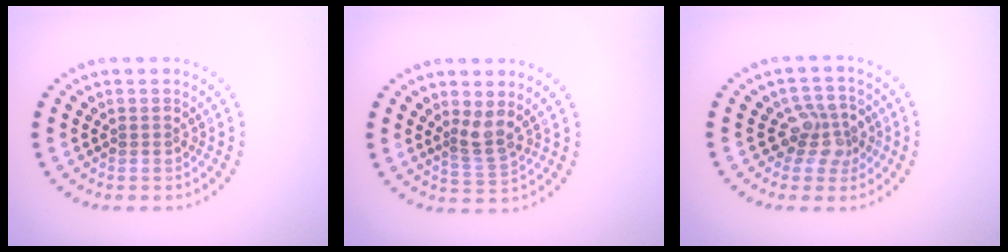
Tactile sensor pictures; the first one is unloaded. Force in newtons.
{"total": 2.3, "press": 1.7, "slide": 1.5}
{"total": 2.9, "press": 2.6, "slide": 1.3}